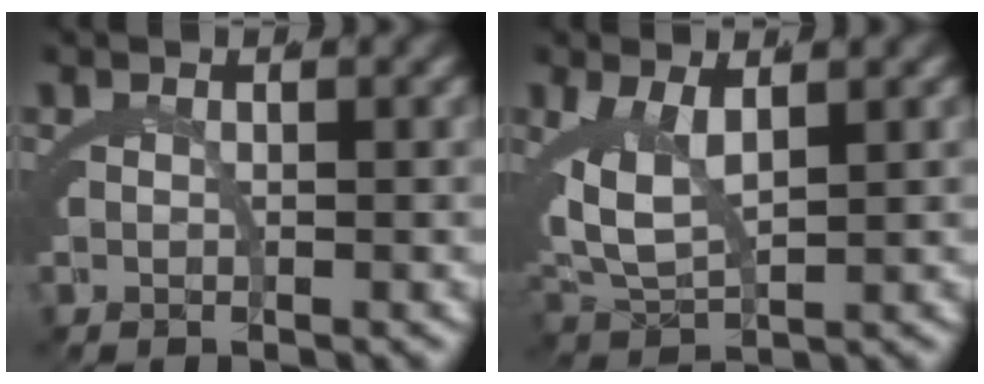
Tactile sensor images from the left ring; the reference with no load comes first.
{"total": 5.5, "force": [0.7, 3.7, 4.1], "torque": [-0.105, -0.018, 0.023]}